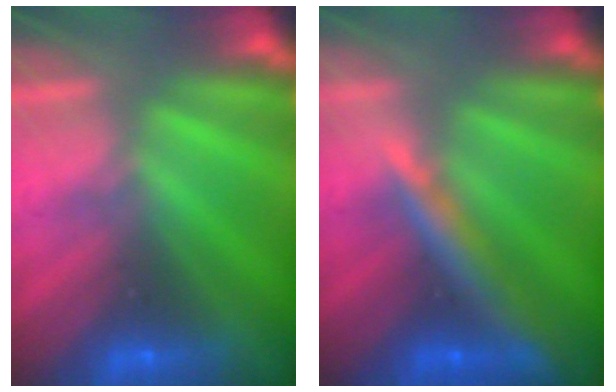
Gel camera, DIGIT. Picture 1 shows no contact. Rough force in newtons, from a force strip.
{"total": 6.9}